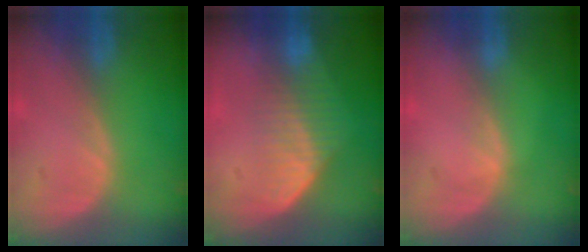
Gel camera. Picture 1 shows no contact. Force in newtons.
{"total": 7.2, "press": 6.1, "slide": 3.8}
{"total": 0.6, "press": 0.5, "slide": 0.2}